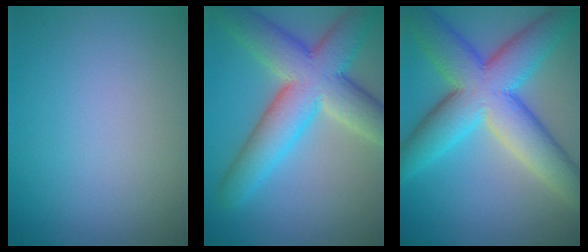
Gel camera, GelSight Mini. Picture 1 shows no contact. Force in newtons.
{"total": 10.2, "press": 10.1, "slide": 0.6}
{"total": 11.1, "press": 11.1, "slide": 0.5}